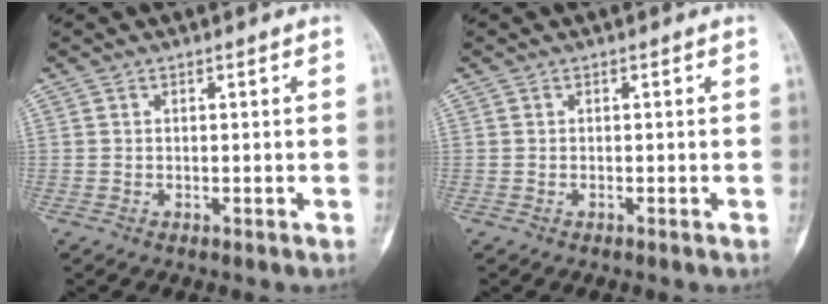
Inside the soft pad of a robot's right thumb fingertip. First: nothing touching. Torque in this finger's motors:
{"motor_torque": [-0.21, -0.33, 0.14, 0.15, -0.11]}